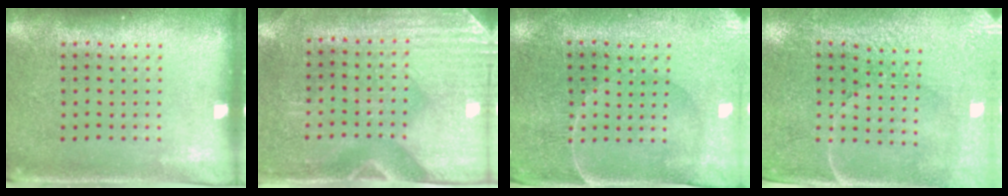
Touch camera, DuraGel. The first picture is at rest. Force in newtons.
{"total": 3.0, "press": 2.6, "slide": 1.5}
{"total": 0.6, "press": 0.5, "slide": 0.4}
{"total": 3.3, "press": 3.1, "slide": 1.1}